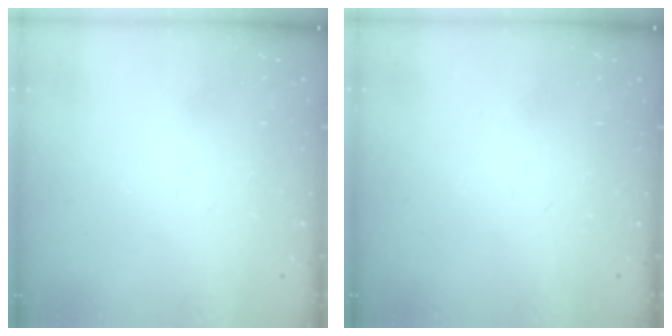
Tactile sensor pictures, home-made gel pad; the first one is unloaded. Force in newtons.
{"total": 0.0}